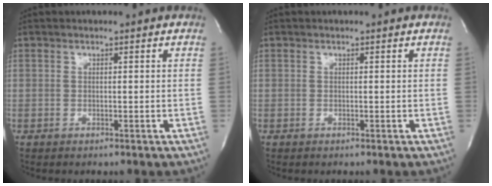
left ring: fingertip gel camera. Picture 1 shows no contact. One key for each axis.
{"total": 0.0}